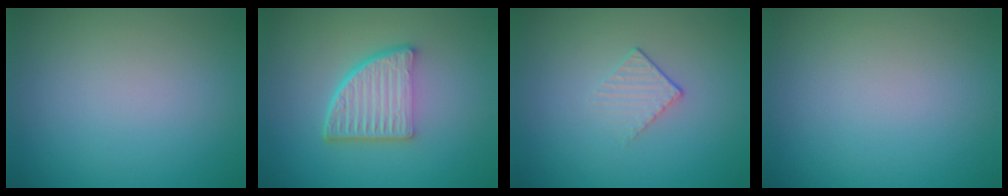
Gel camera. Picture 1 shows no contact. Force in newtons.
{"total": 5.4, "press": 3.8, "slide": 3.8}
{"total": 1.3, "press": 0.7, "slide": 1.1}
{"total": 0.0}